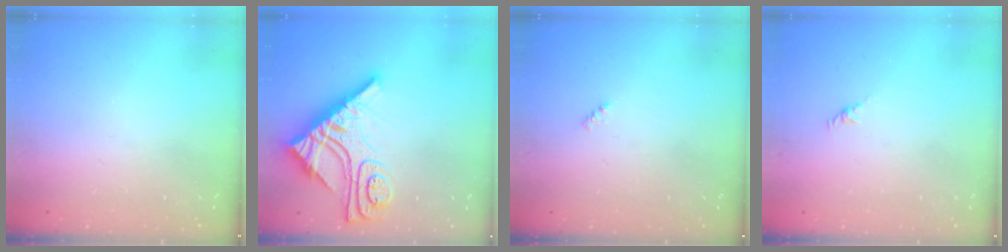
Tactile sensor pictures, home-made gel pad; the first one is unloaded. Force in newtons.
{"total": 17.0, "press": 16.9, "slide": 1.4}
{"total": 2.4, "press": 2.4, "slide": 0.5}
{"total": 2.1, "press": 2.0, "slide": 0.7}